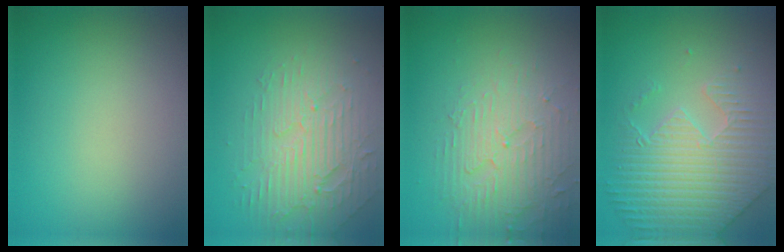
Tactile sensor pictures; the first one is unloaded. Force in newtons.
{"total": 4.3, "press": 3.8, "slide": 2.1}
{"total": 3.9, "press": 3.7, "slide": 1.1}
{"total": 5.5, "press": 5.1, "slide": 2.0}